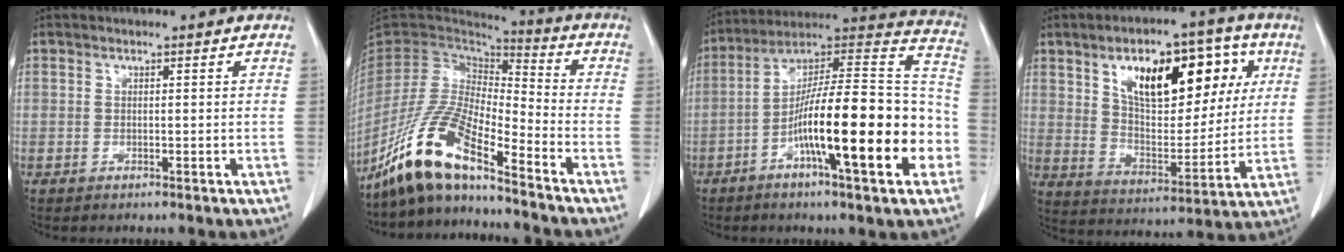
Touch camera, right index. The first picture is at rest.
{"total": 14.4, "force": [-10.5, 2.2, 9.6], "torque": [-0.195, -0.009, -0.199]}
{"total": 23.5, "force": [-7.1, 3.3, 22.2], "torque": [-0.306, 0.012, -0.114]}
{"total": 18.4, "force": [7.3, 8.4, 14.6], "torque": [-0.222, 0.028, 0.121]}